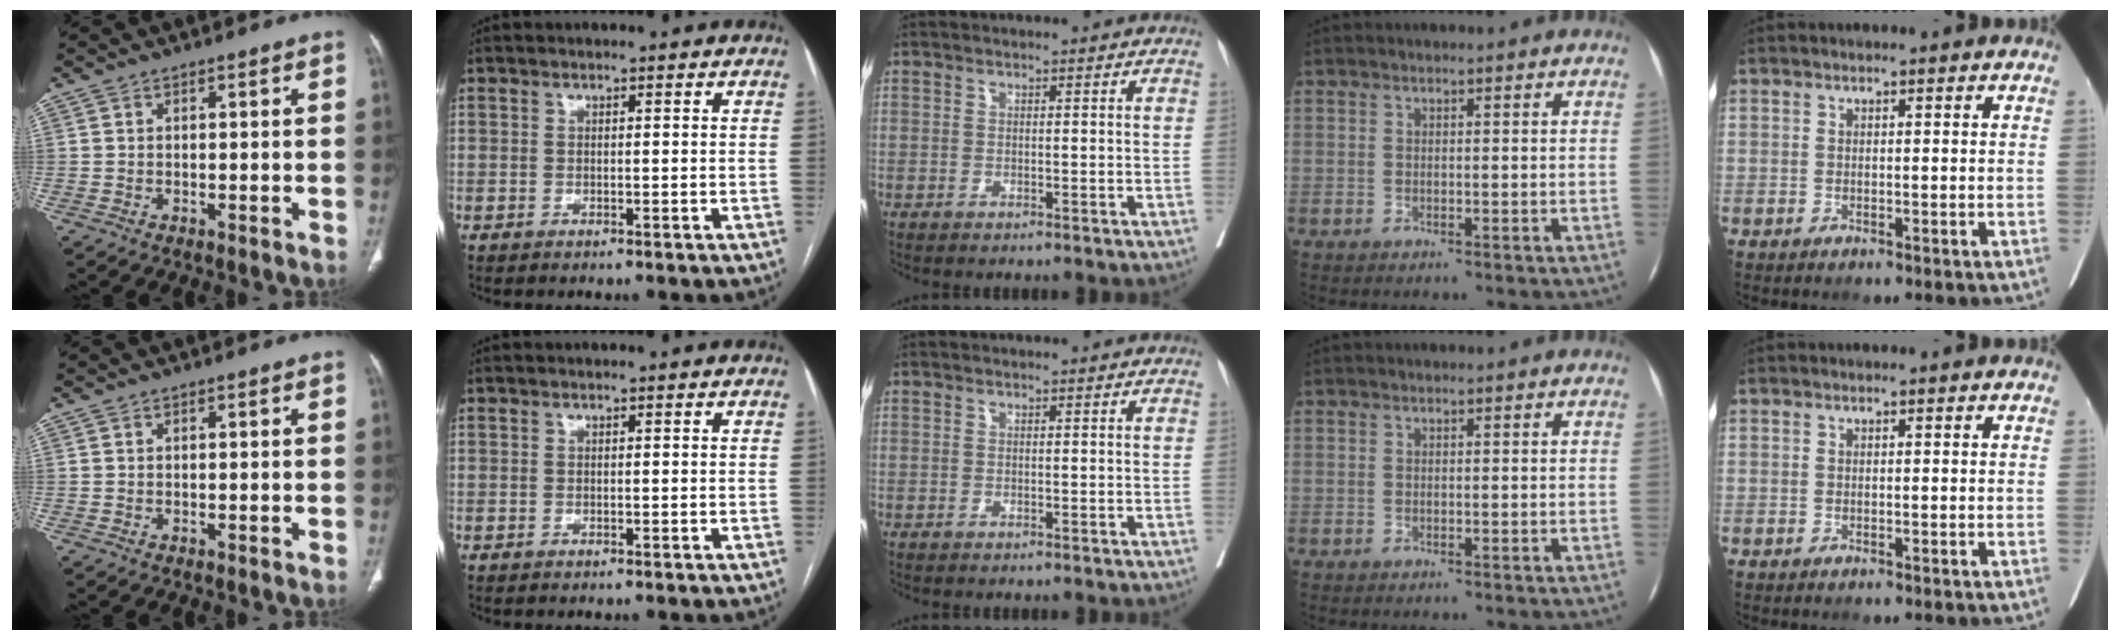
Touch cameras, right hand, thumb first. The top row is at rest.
{}